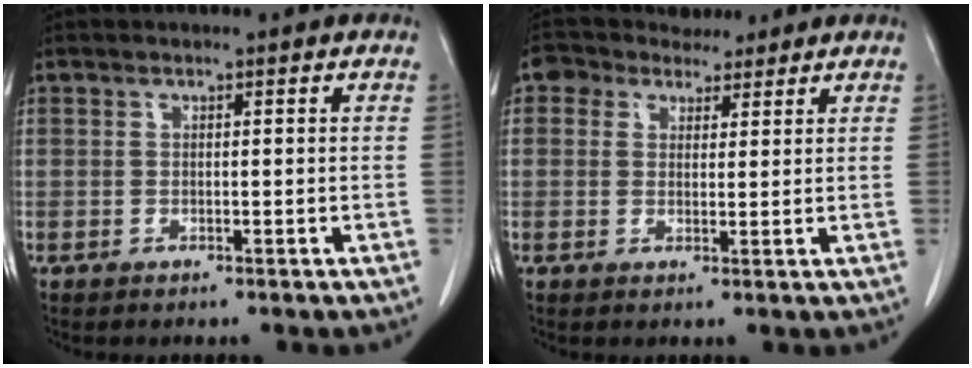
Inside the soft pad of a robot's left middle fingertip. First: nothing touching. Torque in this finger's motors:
{"motor_torque": [0.19, -0.19, -0.04, -0.01]}